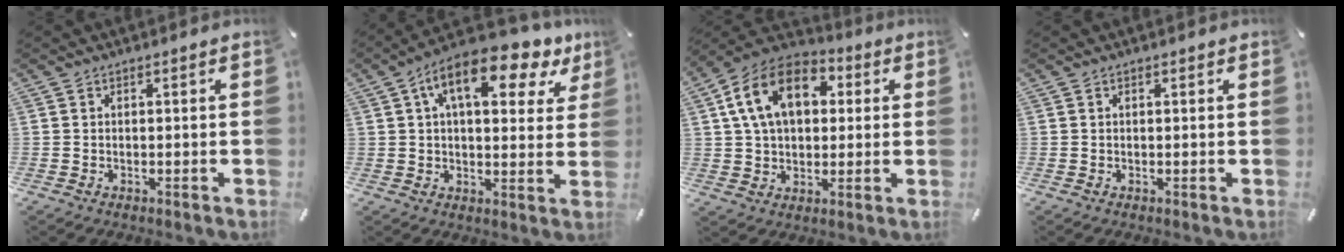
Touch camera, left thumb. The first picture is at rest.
{"total": 13.9, "force": [7.1, 6.0, 10.3], "torque": [-0.161, -0.025, 0.115]}
{"total": 15.3, "force": [4.3, 10.8, 9.9], "torque": [-0.199, 0.011, 0.077]}
{"total": 0.0}